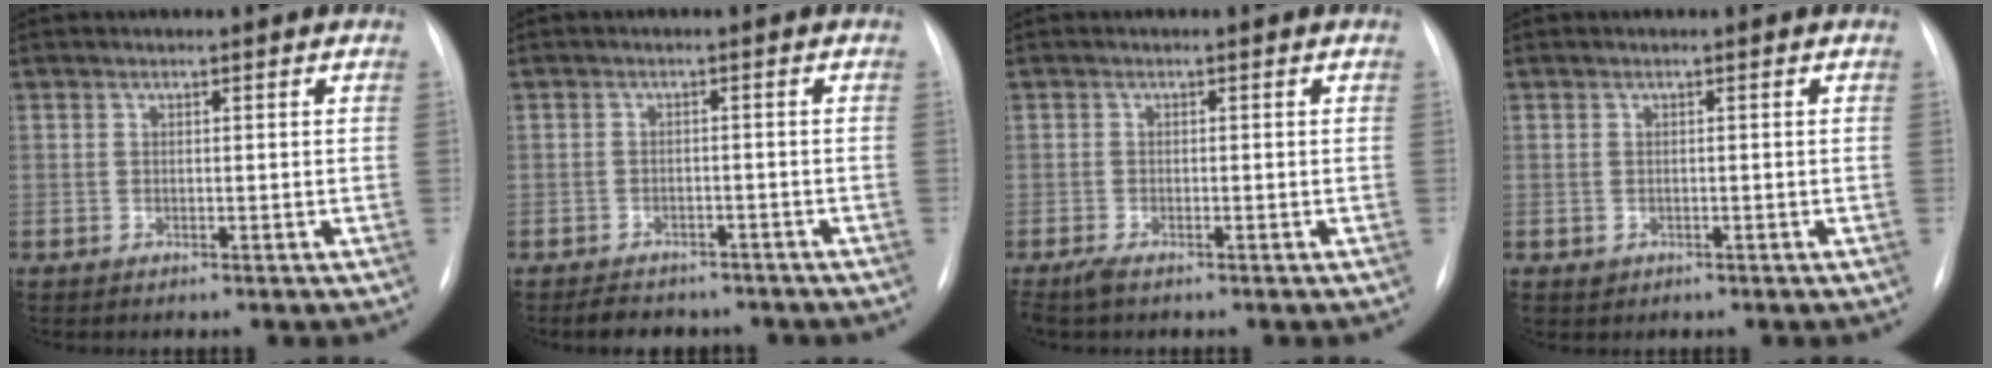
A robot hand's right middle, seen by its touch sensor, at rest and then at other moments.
{"total": 6.7, "force": [-5.7, 3.1, 1.9], "torque": [-0.027, 0.005, -0.070]}
{"total": 1.9, "force": [-1.4, 0.4, 1.2], "torque": [-0.031, -0.007, -0.027]}
{"total": 0.8, "force": [-0.3, 0.8, 0.1], "torque": [-0.004, 0.002, -0.001]}